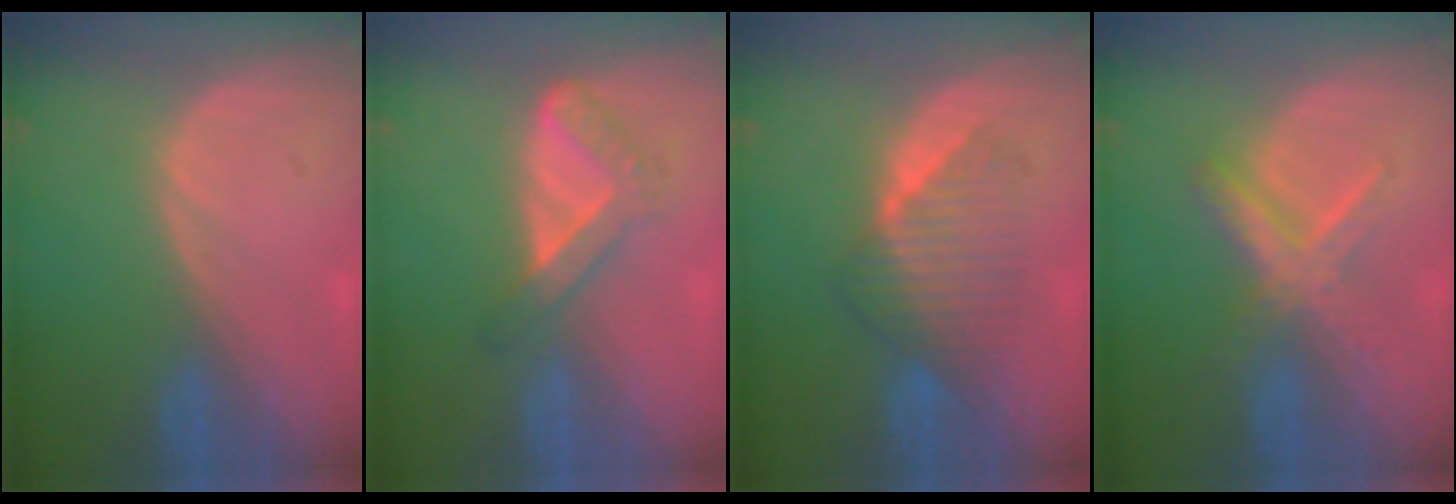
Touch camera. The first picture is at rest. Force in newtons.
{"total": 5.4, "press": 4.7, "slide": 2.7}
{"total": 6.7, "press": 6.6, "slide": 1.0}
{"total": 5.4, "press": 5.4, "slide": 0.7}